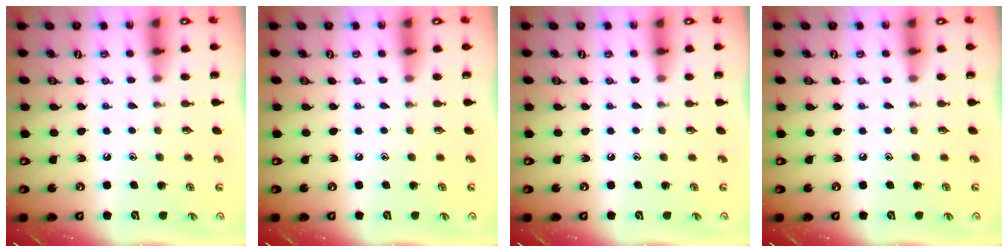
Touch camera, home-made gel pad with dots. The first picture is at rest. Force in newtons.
{"total": 0.0}
{"total": 0.0}
{"total": 0.0}